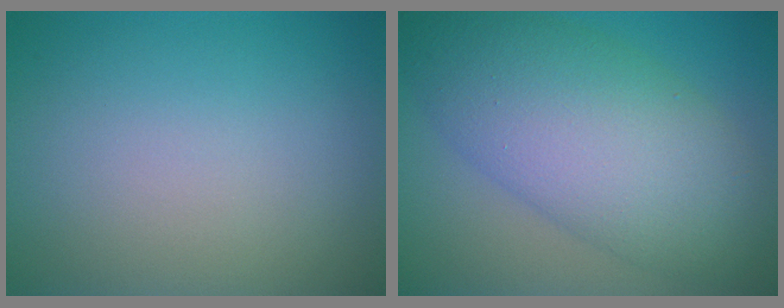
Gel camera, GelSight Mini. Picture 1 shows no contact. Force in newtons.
{"total": 10.4, "press": 10.4, "slide": 0.2}